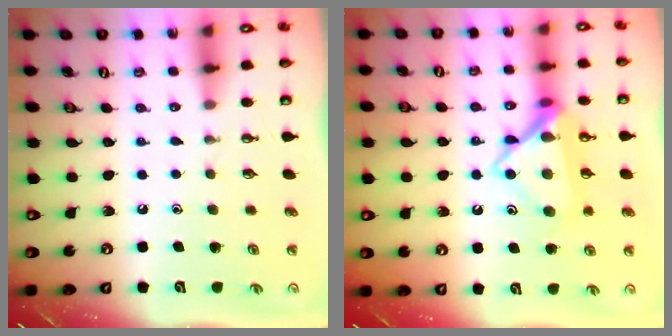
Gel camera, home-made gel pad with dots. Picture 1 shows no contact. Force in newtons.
{"total": 17.0, "press": 17.0, "slide": 0.5}